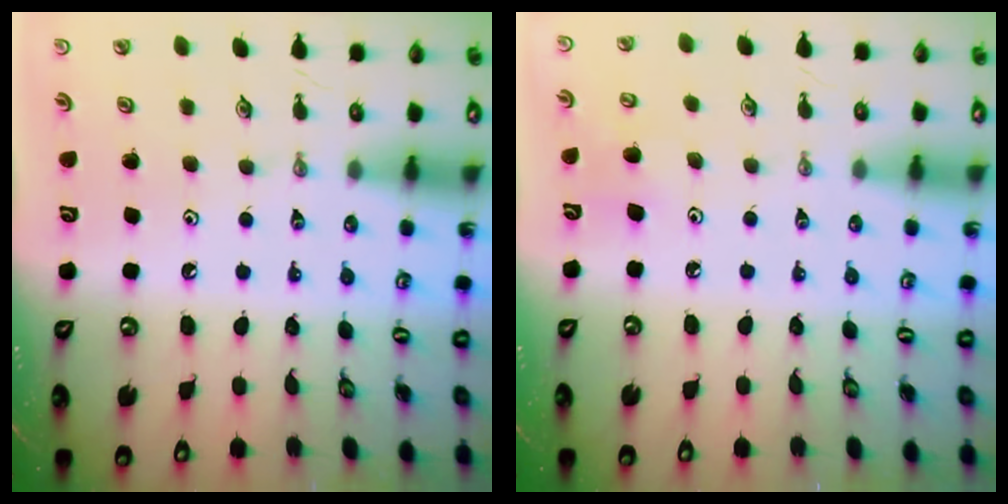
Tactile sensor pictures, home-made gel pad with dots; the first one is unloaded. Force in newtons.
{"total": 7.3, "press": 7.2, "slide": 1.4}